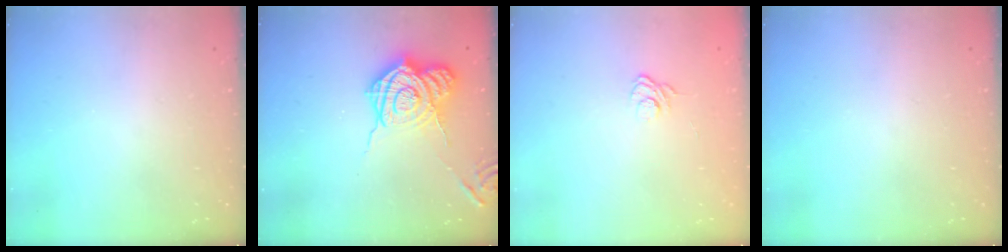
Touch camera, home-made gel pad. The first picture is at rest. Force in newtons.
{"total": 14.1, "press": 14.1, "slide": 1.1}
{"total": 2.8, "press": 2.5, "slide": 1.4}
{"total": 0.0}